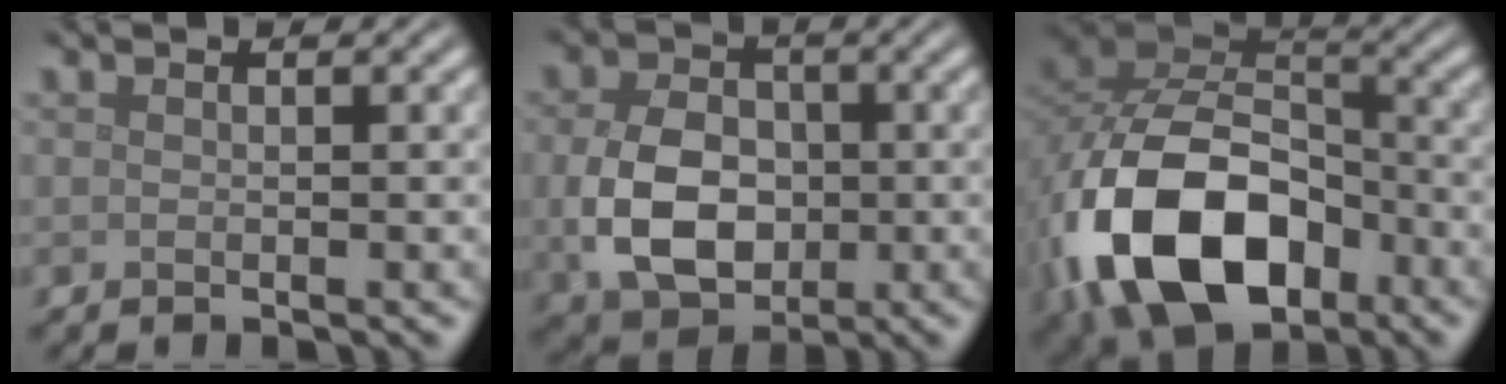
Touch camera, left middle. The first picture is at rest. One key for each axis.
{"total": 7.0, "fx": -0.7, "fy": 5.1, "fz": 4.7, "tx": -0.104, "ty": -0.013, "tz": -0.012}
{"total": 14.4, "fx": -5.8, "fy": 9.0, "fz": 9.6, "tx": -0.208, "ty": -0.021, "tz": -0.109}